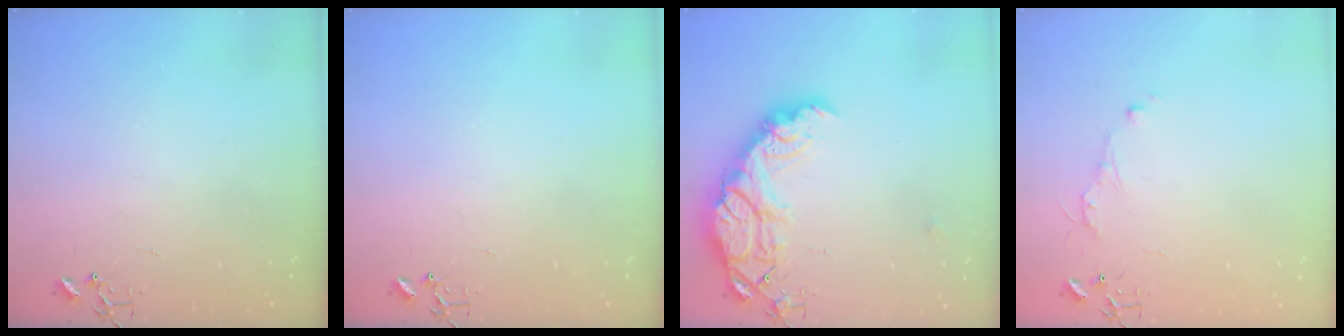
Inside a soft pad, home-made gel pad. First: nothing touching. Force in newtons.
{"total": 0.0}
{"total": 19.2, "press": 19.1, "slide": 1.5}
{"total": 5.0, "press": 5.0, "slide": 0.6}